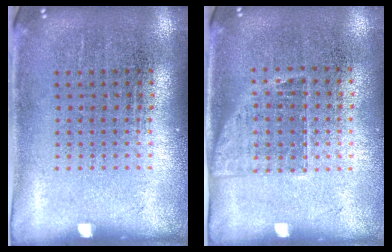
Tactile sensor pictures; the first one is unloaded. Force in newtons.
{"total": 1.1, "press": 0.9, "slide": 0.7}